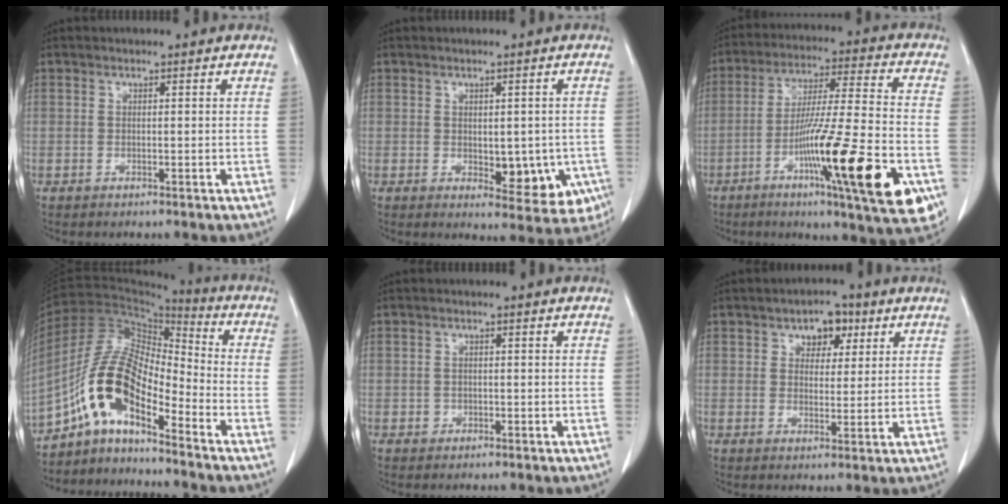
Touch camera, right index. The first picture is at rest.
{"total": 8.4, "force": [-1.9, 4.5, 6.8], "torque": [-0.059, 0.000, -0.009]}
{"total": 22.8, "force": [-8.3, 0.9, 21.2], "torque": [-0.306, -0.026, -0.131]}
{"total": 11.6, "force": [-7.2, 3.3, 8.6], "torque": [-0.180, 0.028, -0.135]}
{"total": 1.0, "force": [-0.4, 0.9, 0.1], "torque": [0.000, 0.004, -0.007]}
{"total": 5.0, "force": [2.5, 3.1, 3.0], "torque": [-0.035, 0.010, 0.036]}